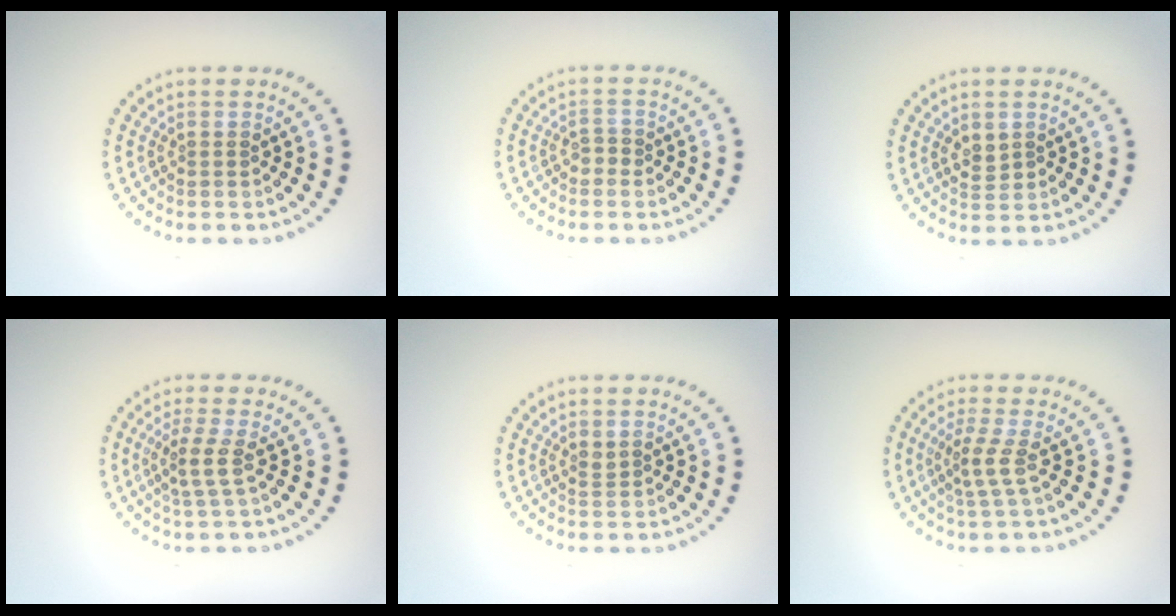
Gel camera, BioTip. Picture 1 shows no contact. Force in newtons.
{"total": 1.0, "press": 0.8, "slide": 0.5}
{"total": 1.6, "press": 1.5, "slide": 0.7}
{"total": 2.1, "press": 1.6, "slide": 1.4}
{"total": 0.7, "press": 0.6, "slide": 0.4}
{"total": 2.2, "press": 1.5, "slide": 1.6}